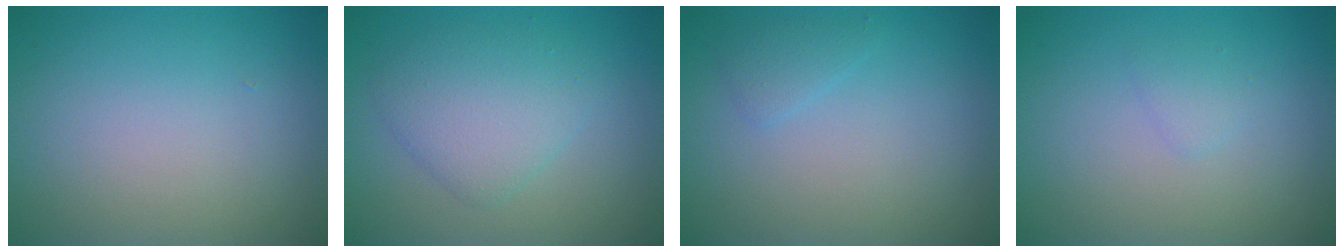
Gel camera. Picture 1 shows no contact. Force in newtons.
{"total": 3.8, "press": 3.8, "slide": 0.3}
{"total": 1.1, "press": 1.1, "slide": 0.1}
{"total": 0.8, "press": 0.8, "slide": 0.1}